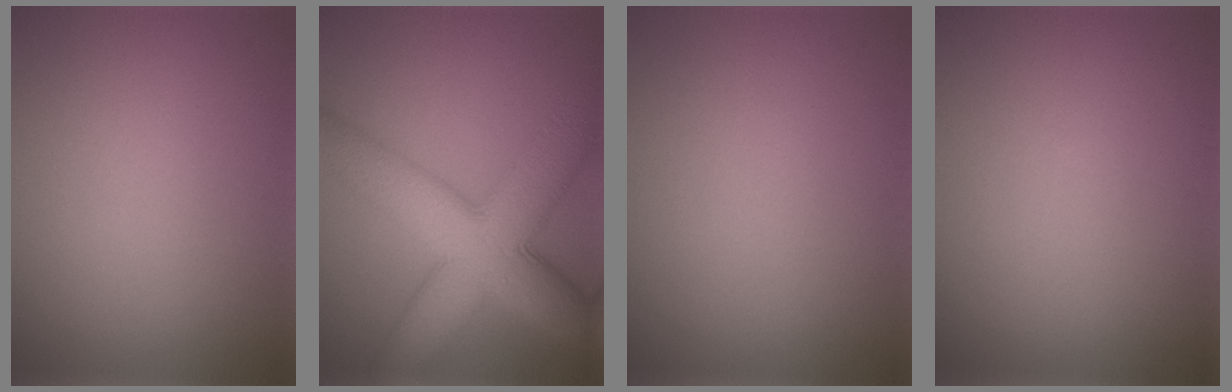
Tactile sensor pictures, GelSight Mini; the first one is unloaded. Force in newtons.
{"total": 11.7, "press": 11.7, "slide": 0.4}
{"total": 0.0}
{"total": 0.0}